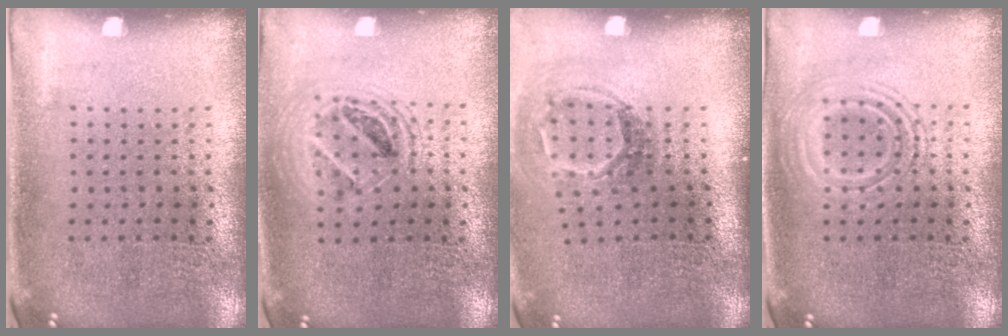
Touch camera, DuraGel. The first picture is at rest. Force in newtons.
{"total": 1.5, "press": 1.3, "slide": 0.7}
{"total": 1.9, "press": 1.3, "slide": 1.4}
{"total": 2.7, "press": 2.7, "slide": 0.4}